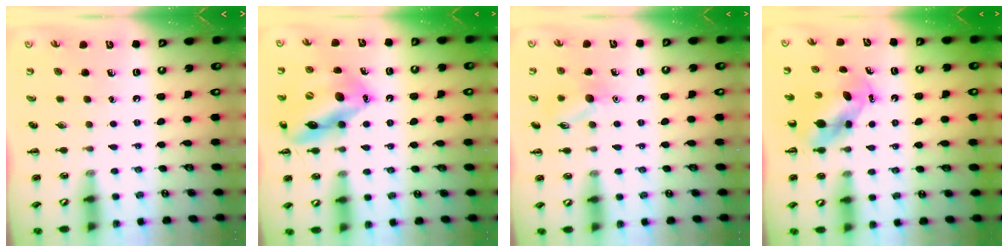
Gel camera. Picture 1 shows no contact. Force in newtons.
{"total": 17.5, "press": 17.1, "slide": 3.6}
{"total": 9.1, "press": 9.0, "slide": 0.9}
{"total": 6.2, "press": 6.1, "slide": 1.0}